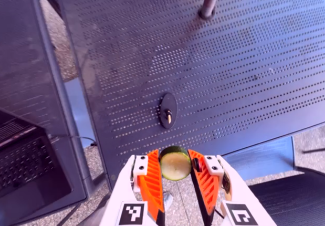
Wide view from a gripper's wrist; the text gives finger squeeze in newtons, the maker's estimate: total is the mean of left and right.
{"total": 10.5, "left": 9.9, "right": 11.1}